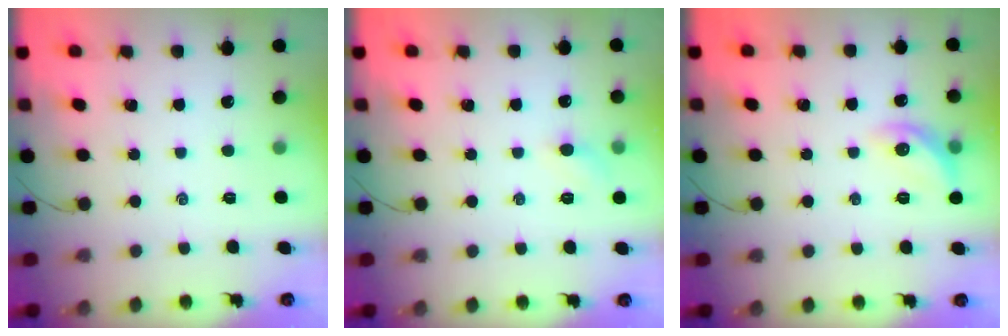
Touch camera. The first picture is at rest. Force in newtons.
{"total": 4.3, "press": 4.0, "slide": 1.5}
{"total": 9.4, "press": 9.4, "slide": 0.0}